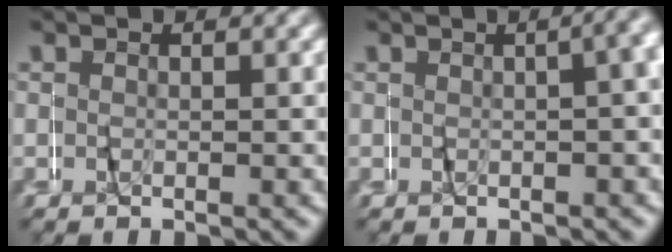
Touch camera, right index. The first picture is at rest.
{"total": 5.5, "force": [0.9, 2.1, 4.9], "torque": [-0.031, 0.045, -0.002]}